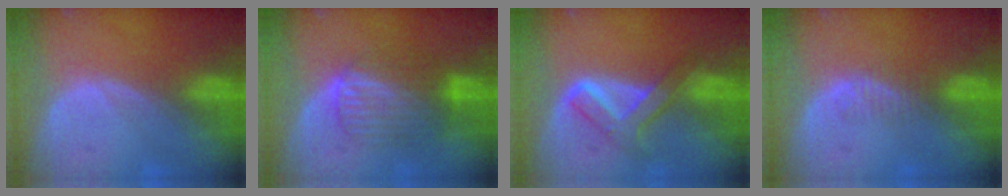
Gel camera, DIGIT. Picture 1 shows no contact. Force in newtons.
{"total": 6.7, "press": 6.7, "slide": 0.3}
{"total": 5.8, "press": 5.8, "slide": 0.2}
{"total": 1.9, "press": 1.6, "slide": 1.0}